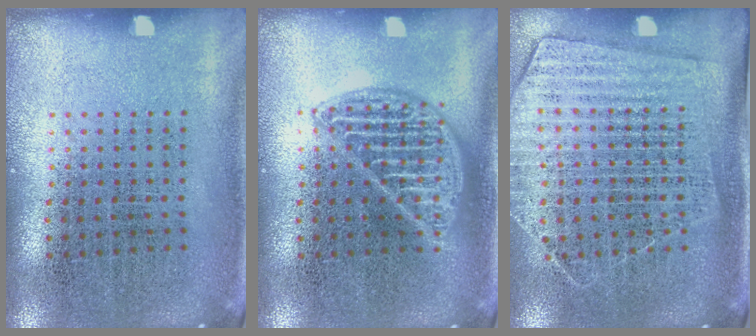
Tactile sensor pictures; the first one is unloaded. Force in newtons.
{"total": 1.8, "press": 1.8, "slide": 0.2}
{"total": 1.6, "press": 1.4, "slide": 0.7}